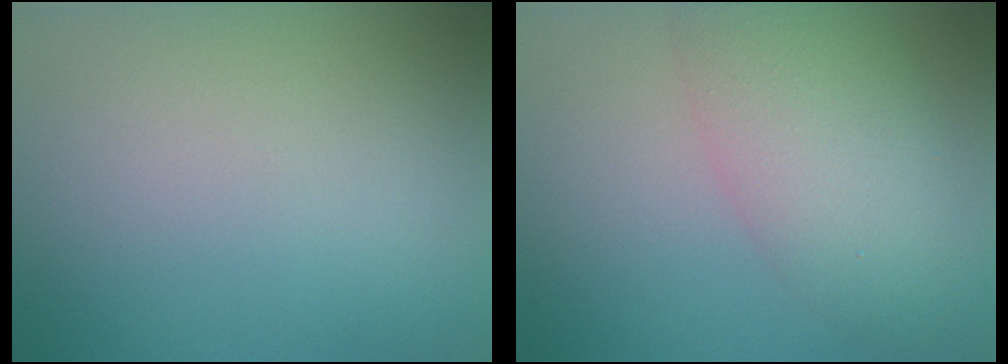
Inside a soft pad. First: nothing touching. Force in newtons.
{"total": 6.2, "press": 6.2, "slide": 0.4}